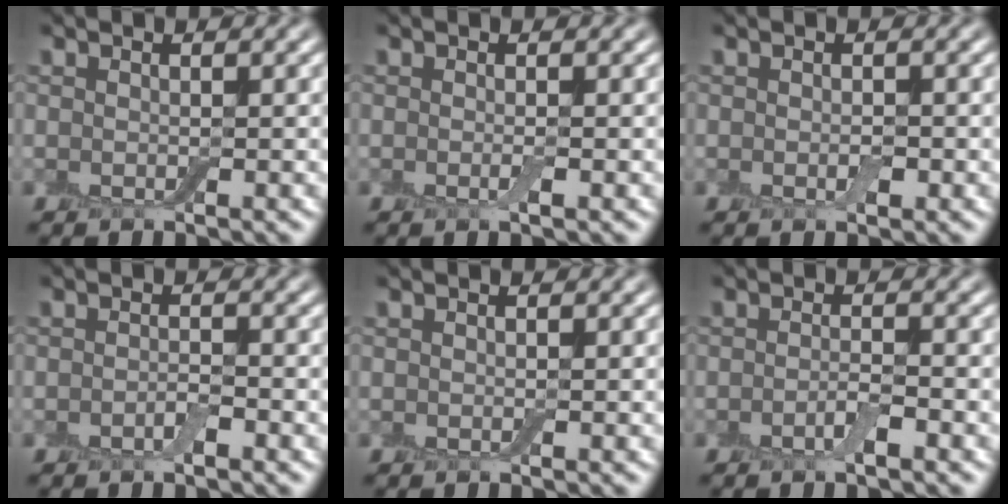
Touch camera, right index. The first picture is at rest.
{"total": 0.8, "force": [-0.2, 0.1, 0.8], "torque": [-0.016, -0.005, -0.005]}
{"total": 0.8, "force": [-0.2, 0.4, 0.7], "torque": [-0.012, 0.000, -0.002]}
{"total": 1.2, "force": [-0.7, 0.3, 1.0], "torque": [-0.021, 0.000, -0.013]}
{"total": 0.0}
{"total": 1.6, "force": [-0.8, 0.3, 1.3], "torque": [-0.028, -0.001, -0.018]}